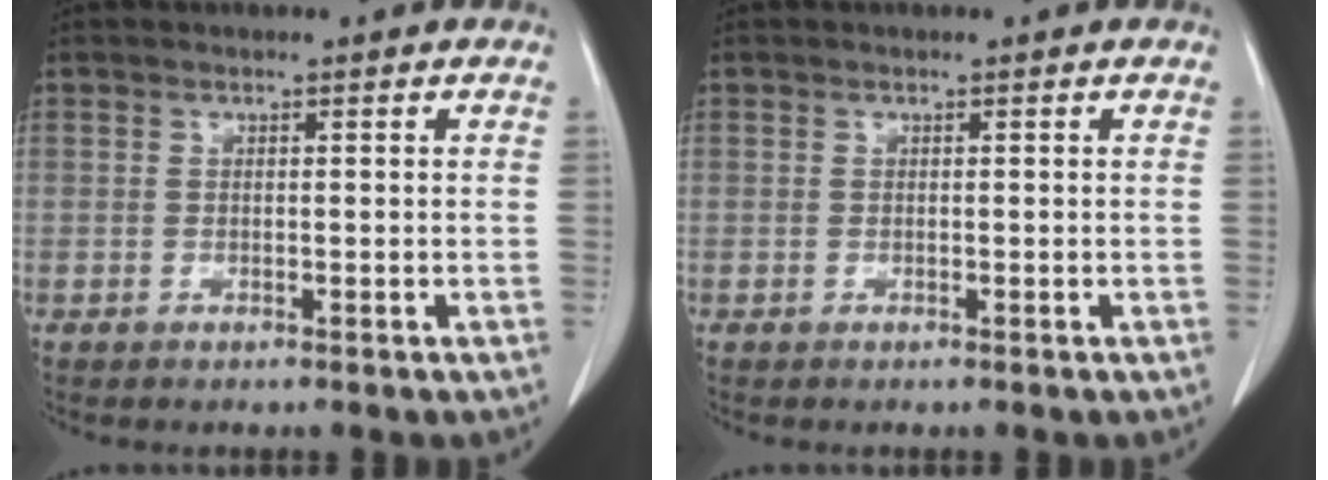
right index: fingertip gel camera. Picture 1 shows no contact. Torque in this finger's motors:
{"motor_torque": [0.00, 0.00, 0.00, 0.00]}